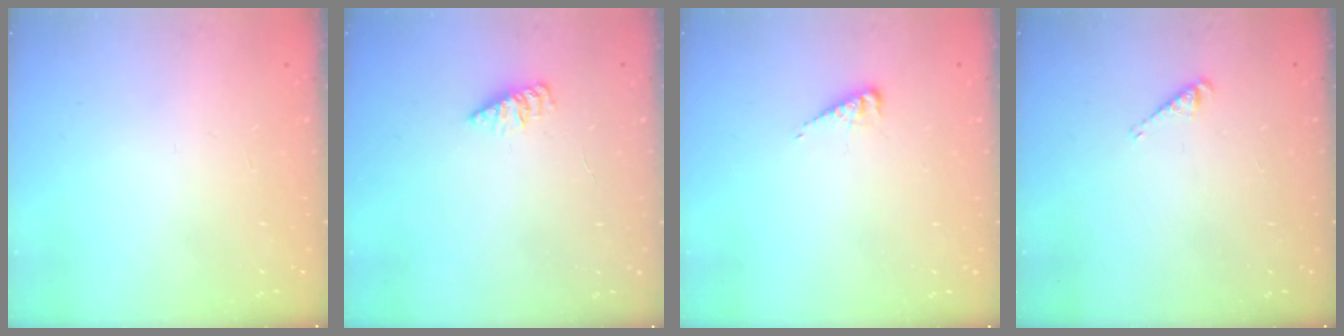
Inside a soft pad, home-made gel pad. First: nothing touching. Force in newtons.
{"total": 2.4, "press": 2.4, "slide": 0.3}
{"total": 2.9, "press": 2.9, "slide": 0.4}
{"total": 2.8, "press": 2.8, "slide": 0.4}